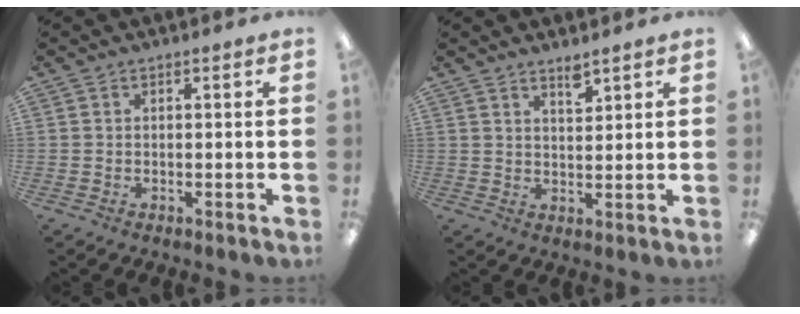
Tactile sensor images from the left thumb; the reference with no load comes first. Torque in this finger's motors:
{"motor_torque": [-0.15, 0.05, 0.02, 0.02, 0.05]}